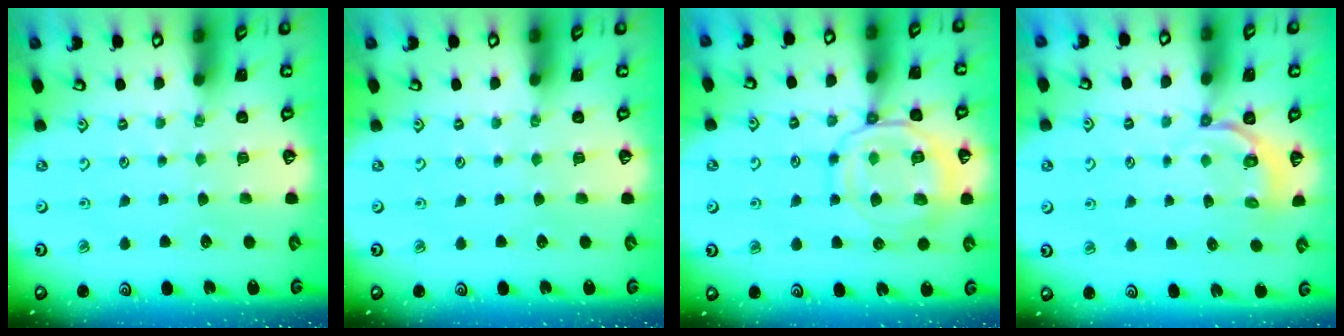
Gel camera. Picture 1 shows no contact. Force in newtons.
{"total": 0.0}
{"total": 13.0, "press": 13.0, "slide": 1.4}
{"total": 4.1, "press": 3.3, "slide": 2.6}